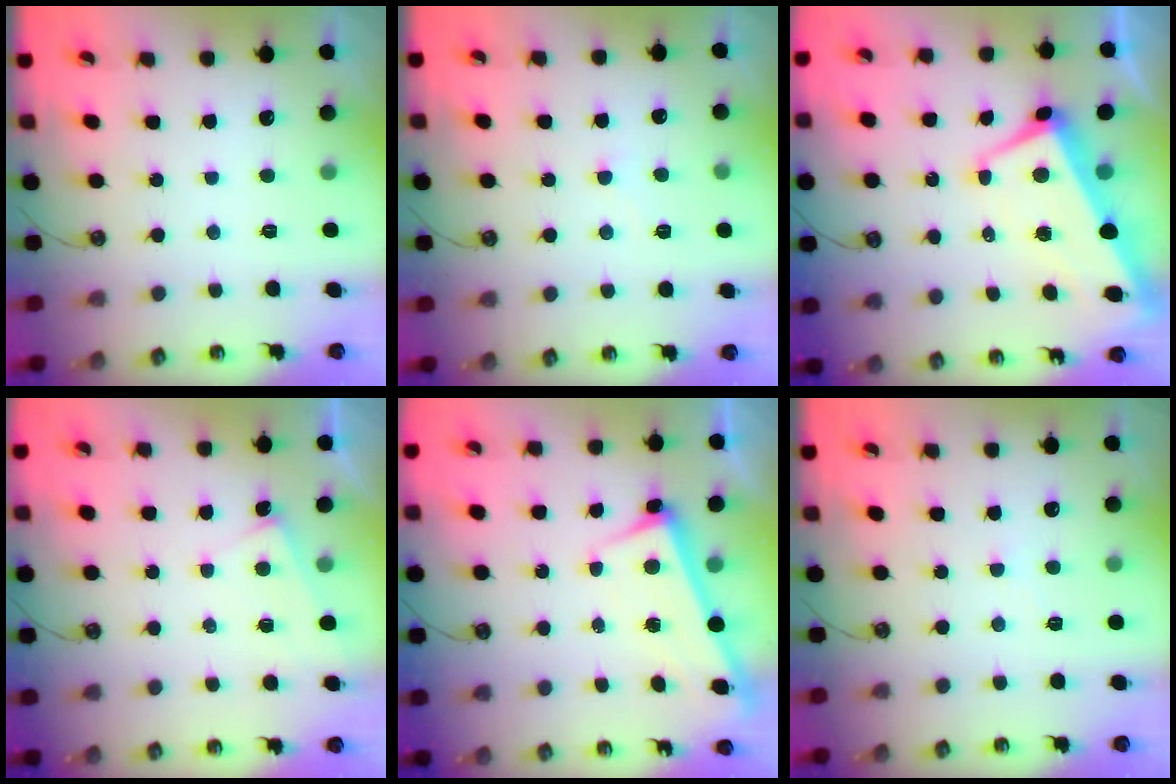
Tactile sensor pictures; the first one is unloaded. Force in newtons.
{"total": 5.0, "press": 5.0, "slide": 0.3}
{"total": 1.7, "press": 1.1, "slide": 1.3}
{"total": 5.5, "press": 5.5, "slide": 0.2}
{"total": 2.8, "press": 2.7, "slide": 0.4}
{"total": 0.5, "press": 0.5, "slide": 0.2}